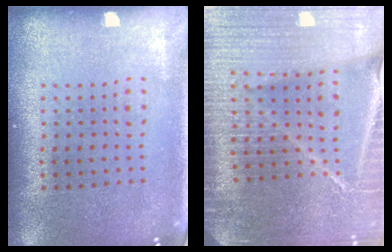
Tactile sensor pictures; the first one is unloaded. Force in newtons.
{"total": 5.5, "press": 4.8, "slide": 2.6}